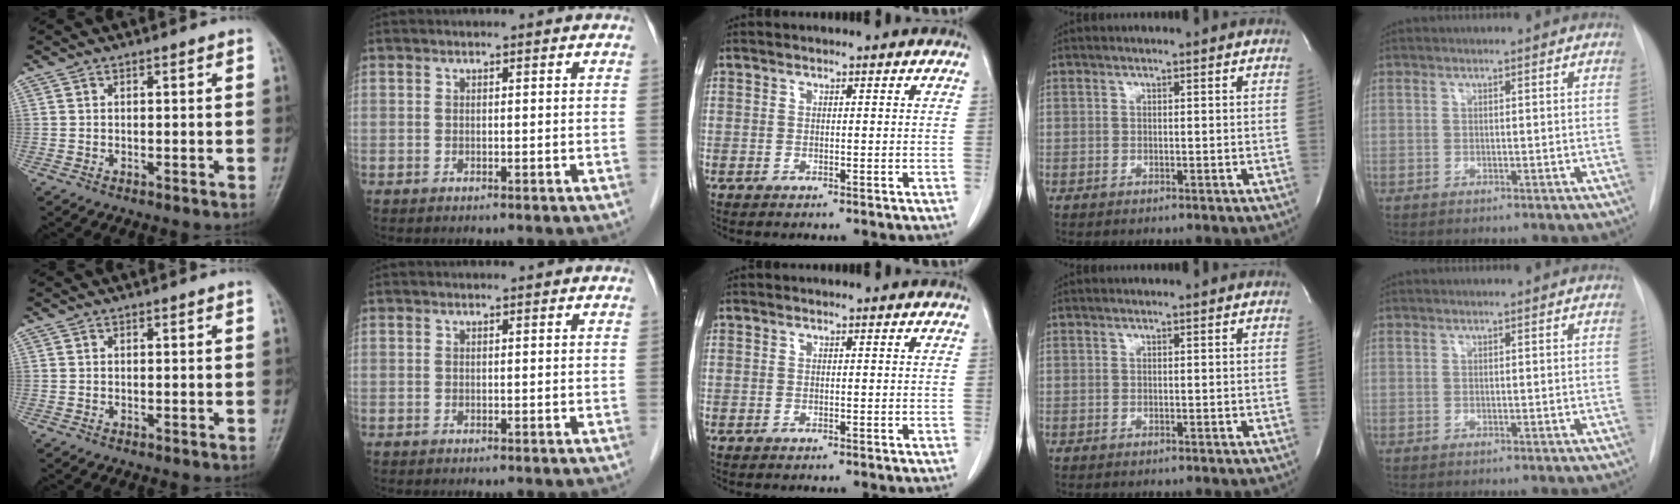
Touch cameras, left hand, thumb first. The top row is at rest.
{}